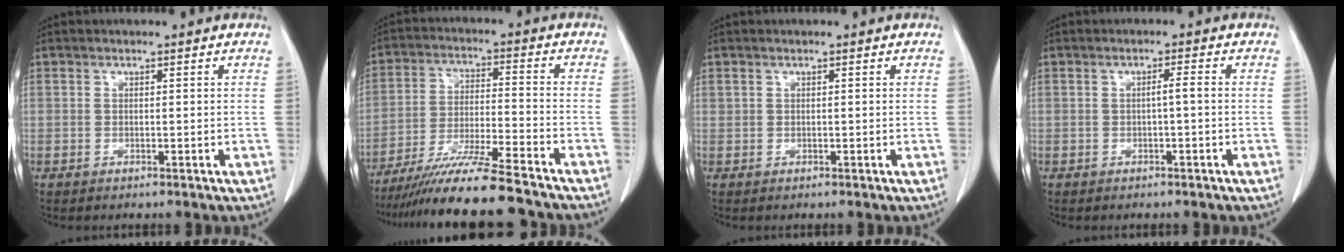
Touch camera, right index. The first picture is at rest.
{"total": 14.8, "force": [-12.7, -0.8, 7.6], "torque": [-0.133, -0.027, -0.215]}
{"total": 0.0}
{"total": 1.4, "force": [-0.3, -0.3, 1.3], "torque": [-0.021, 0.003, -0.004]}